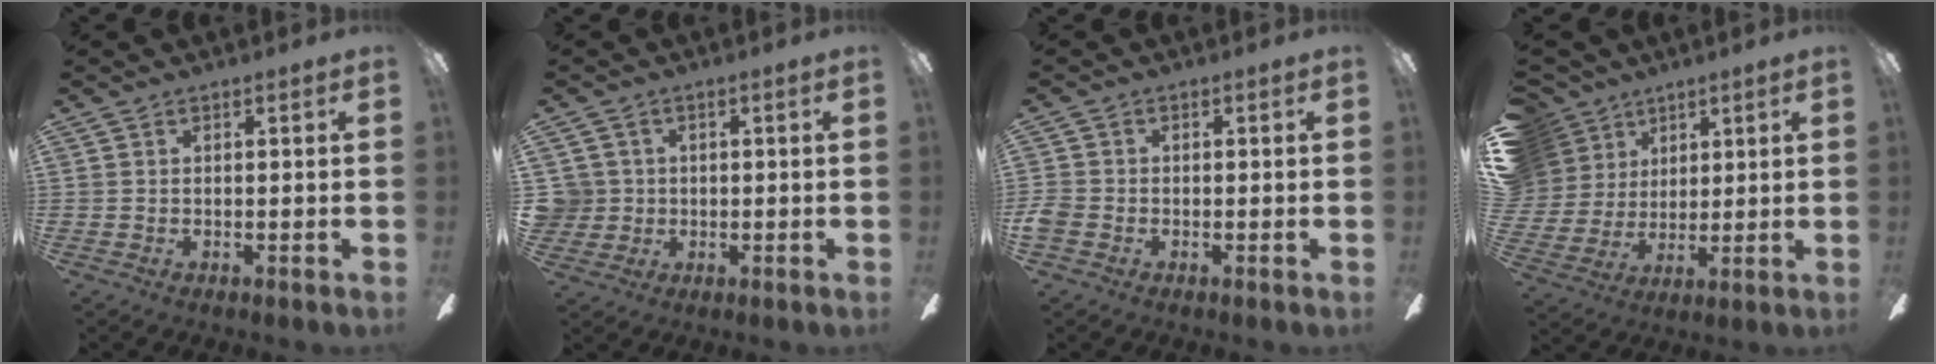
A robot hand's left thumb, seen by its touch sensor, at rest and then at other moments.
{"total": 4.9, "force": [0.7, 4.8, 0.7], "torque": [-0.028, 0.006, 0.016]}
{"total": 2.6, "force": [-1.0, 2.0, 1.3], "torque": [-0.028, 0.004, -0.018]}
{"total": 11.9, "force": [6.5, 9.7, 2.3], "torque": [-0.081, -0.035, 0.131]}